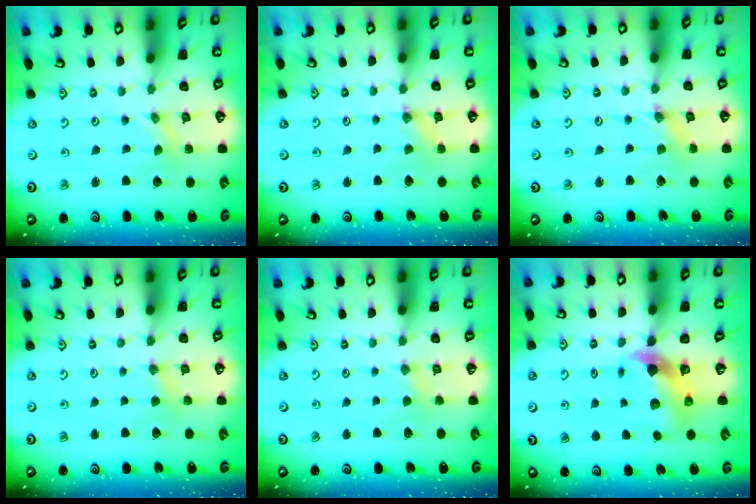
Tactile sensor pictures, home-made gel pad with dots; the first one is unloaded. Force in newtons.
{"total": 0.8, "press": 0.7, "slide": 0.1}
{"total": 1.3, "press": 1.3, "slide": 0.2}
{"total": 3.0, "press": 2.9, "slide": 0.5}
{"total": 2.7, "press": 2.6, "slide": 0.4}
{"total": 6.6, "press": 6.5, "slide": 1.2}